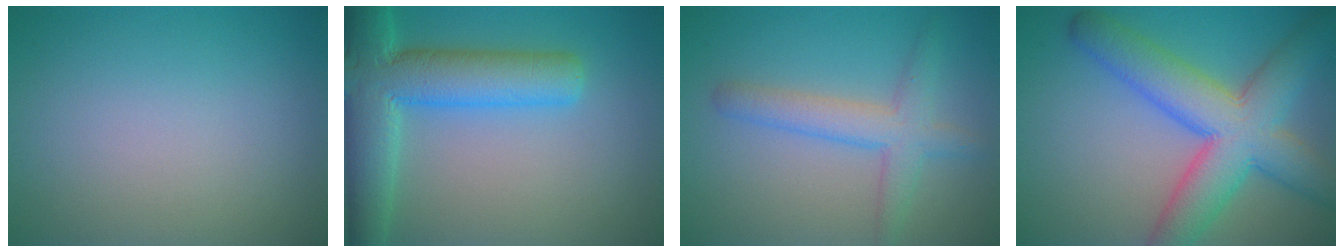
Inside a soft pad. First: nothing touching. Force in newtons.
{"total": 8.6, "press": 8.6, "slide": 0.5}
{"total": 3.7, "press": 3.7, "slide": 0.1}
{"total": 9.0, "press": 9.0, "slide": 0.3}